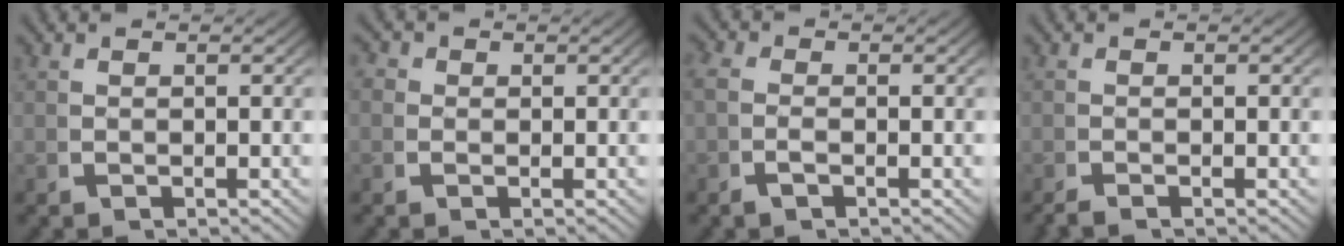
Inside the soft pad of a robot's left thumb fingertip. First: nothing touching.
{"total": 1.7, "force": [0.2, 1.6, 0.5], "torque": [-0.009, -0.004, -0.004]}
{"total": 1.5, "force": [-0.4, 1.0, 1.0], "torque": [-0.030, -0.005, -0.008]}
{"total": 0.8, "force": [-0.8, 0.0, 0.2], "torque": [-0.001, -0.004, -0.017]}